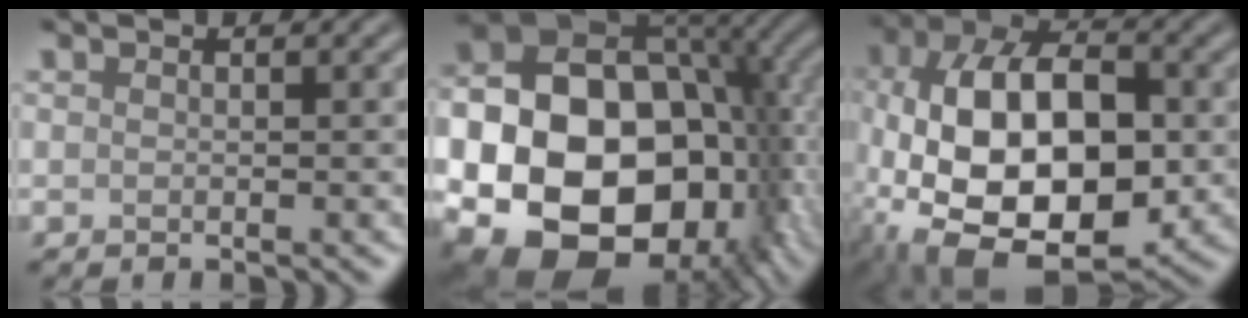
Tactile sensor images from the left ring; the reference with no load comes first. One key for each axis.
{"total": 22.1, "fx": -4.7, "fy": 16.7, "fz": 13.6, "tx": -0.222, "ty": -0.029, "tz": -0.084}
{"total": 15.3, "fx": -2.9, "fy": 8.8, "fz": 12.2, "tx": -0.213, "ty": -0.006, "tz": -0.056}